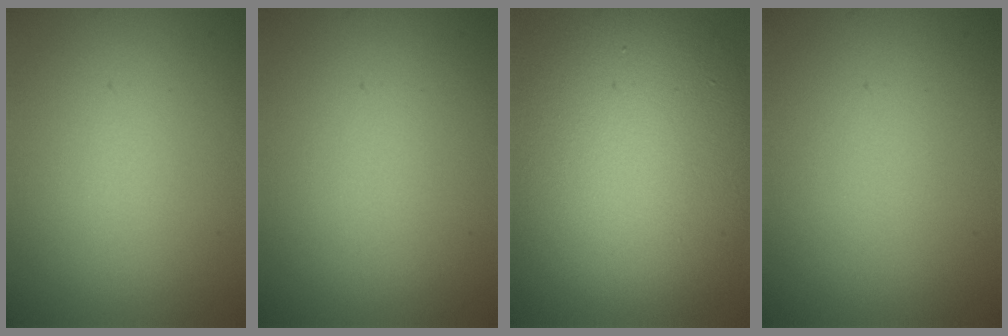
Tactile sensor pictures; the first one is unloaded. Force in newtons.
{"total": 0.0}
{"total": 14.0, "press": 14.0, "slide": 1.2}
{"total": 0.0}